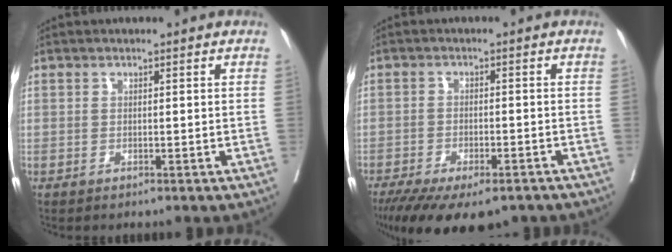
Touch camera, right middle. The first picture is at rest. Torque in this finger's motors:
{"motor_torque": [1.10, -1.04, 0.27, 0.12]}